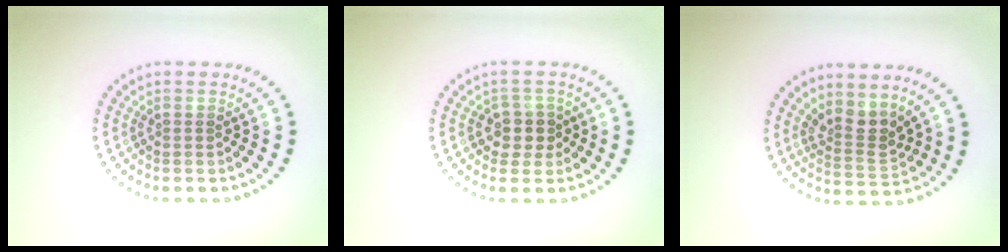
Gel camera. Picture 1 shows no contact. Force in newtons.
{"total": 2.4, "press": 2.1, "slide": 1.1}
{"total": 2.7, "press": 2.1, "slide": 1.8}